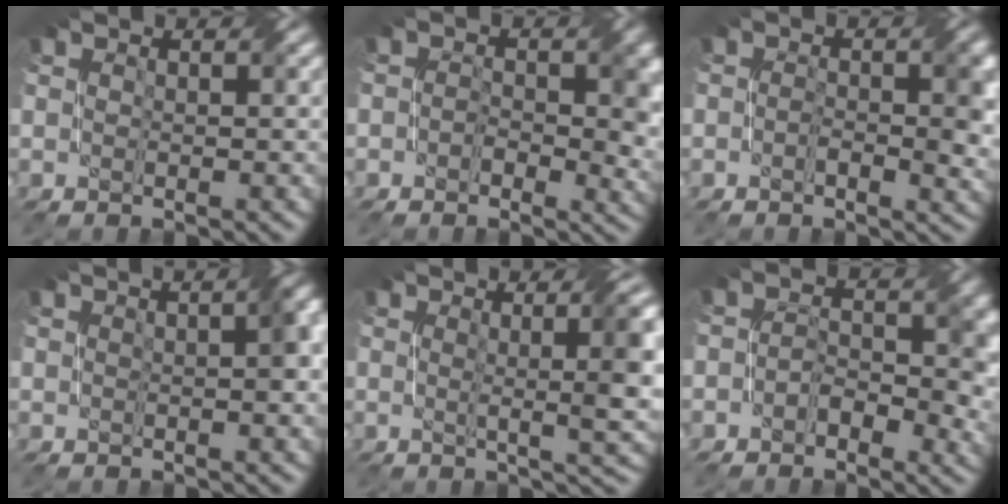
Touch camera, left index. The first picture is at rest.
{"total": 4.7, "force": [0.0, 2.9, 3.7], "torque": [-0.037, -0.001, -0.010]}
{"total": 3.8, "force": [-0.4, 1.6, 3.4], "torque": [-0.051, -0.003, -0.008]}
{"total": 3.1, "force": [0.4, 0.8, 3.0], "torque": [-0.037, 0.014, 0.005]}
{"total": 7.3, "force": [1.1, 2.1, 6.9], "torque": [-0.062, 0.005, 0.018]}
{"total": 4.4, "force": [-0.8, 2.8, 3.3], "torque": [-0.040, -0.004, -0.020]}